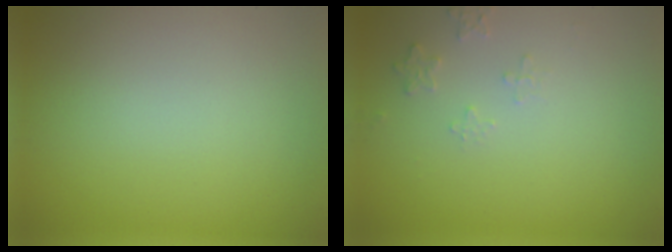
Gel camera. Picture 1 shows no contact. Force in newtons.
{"total": 1.3, "press": 1.3, "slide": 0.2}